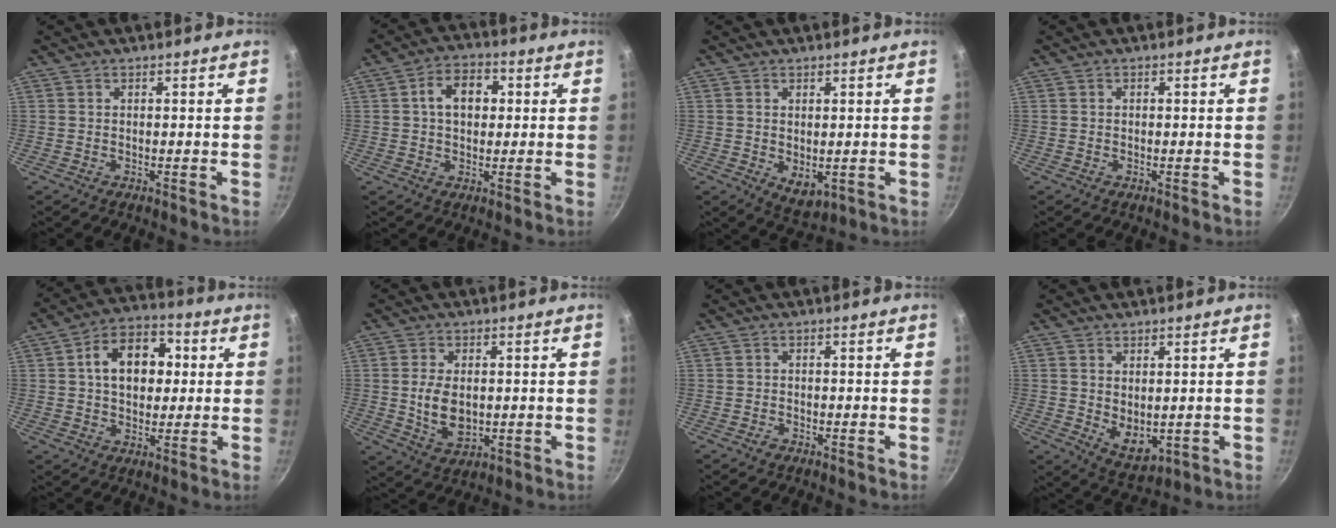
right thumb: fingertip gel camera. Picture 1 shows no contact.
{"total": 7.5, "force": [1.2, 5.4, 5.1], "torque": [-0.056, 0.012, 0.010]}
{"total": 4.8, "force": [0.0, 3.0, 3.8], "torque": [-0.055, -0.016, 0.007]}
{"total": 0.0}
{"total": 12.7, "force": [2.2, 9.0, 8.7], "torque": [-0.095, 0.017, 0.022]}
{"total": 7.9, "force": [0.3, 5.0, 6.2], "torque": [-0.110, -0.009, 0.013]}
{"total": 1.1, "force": [-0.7, 0.7, 0.4], "torque": [-0.009, 0.005, -0.015]}
{"total": 6.5, "force": [0.7, 4.1, 4.9], "torque": [-0.067, -0.022, 0.027]}